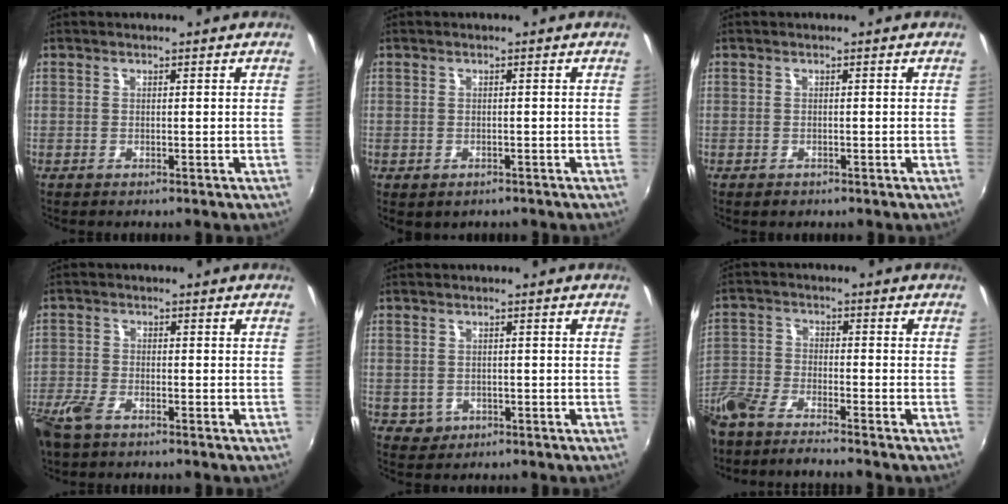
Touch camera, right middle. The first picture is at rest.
{"total": 8.0, "force": [-6.9, 2.8, 2.8], "torque": [-0.074, -0.021, -0.106]}
{"total": 1.0, "force": [-0.7, 0.7, 0.3], "torque": [-0.007, -0.004, -0.011]}
{"total": 6.3, "force": [-4.4, 2.6, 3.7], "torque": [-0.101, -0.013, -0.091]}
{"total": 2.4, "force": [-0.5, 2.2, 0.7], "torque": [-0.015, -0.003, -0.003]}
{"total": 9.1, "force": [-8.0, 1.2, 4.2], "torque": [-0.109, -0.019, -0.159]}